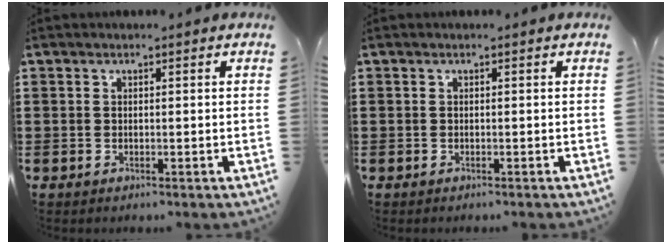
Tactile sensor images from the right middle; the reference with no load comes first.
{"total": 0.0}